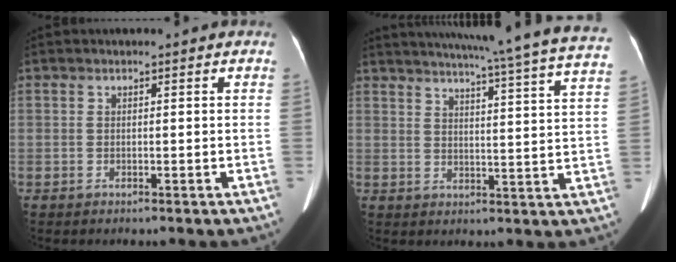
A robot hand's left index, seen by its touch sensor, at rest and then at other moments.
{"total": 26.1, "force": [23.1, -0.9, 12.1], "torque": [-0.188, -0.062, 0.273]}